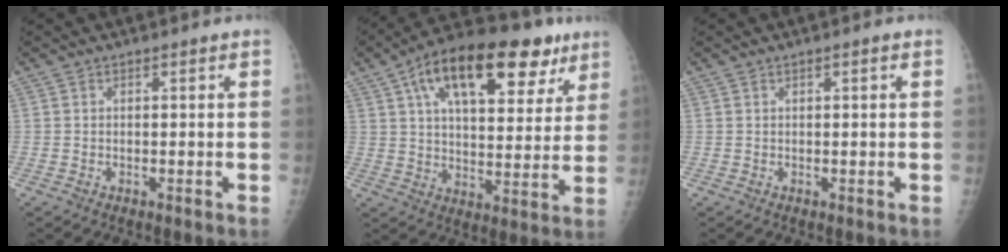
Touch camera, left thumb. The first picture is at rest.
{"total": 23.8, "force": [11.8, 11.2, 17.3], "torque": [-0.239, 0.006, 0.184]}
{"total": 0.8, "force": [0.2, 0.2, 0.7], "torque": [-0.014, 0.002, 0.003]}